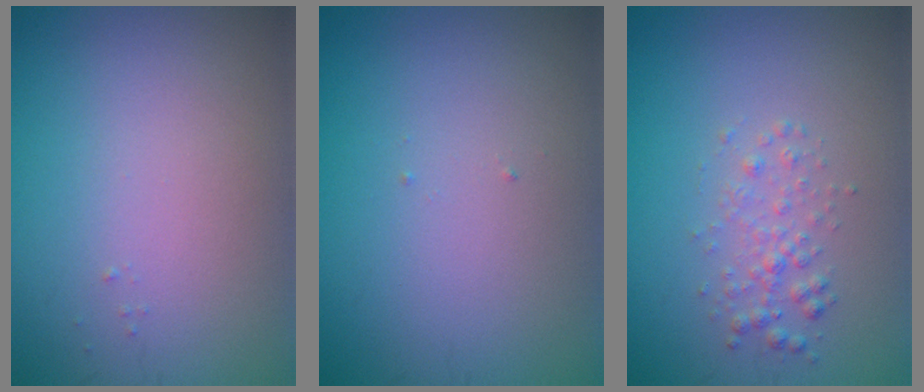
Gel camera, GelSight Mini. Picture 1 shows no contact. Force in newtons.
{"total": 0.0}
{"total": 1.7, "press": 1.7, "slide": 0.0}